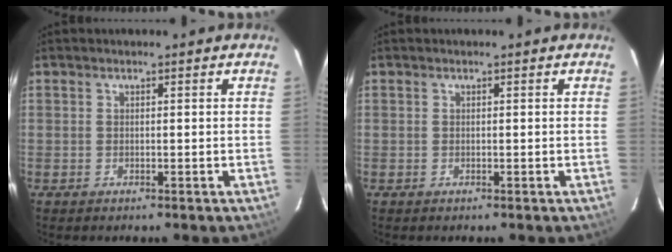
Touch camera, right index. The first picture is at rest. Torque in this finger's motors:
{"motor_torque": [-0.01, 0.00, 0.01, 0.01]}